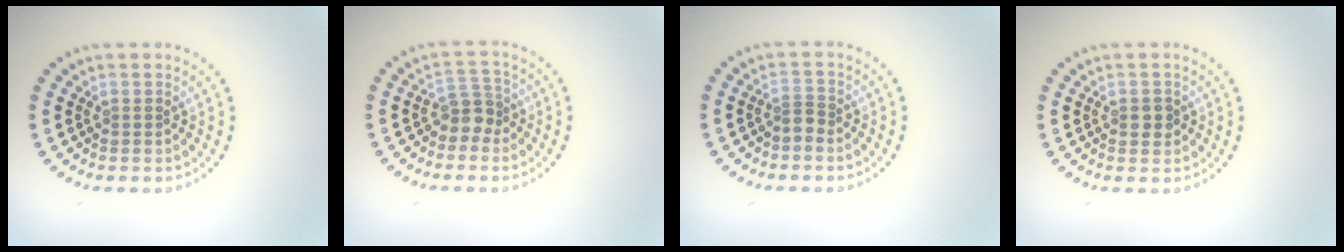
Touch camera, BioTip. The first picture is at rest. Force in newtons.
{"total": 2.3, "press": 1.8, "slide": 1.5}
{"total": 0.9, "press": 0.5, "slide": 0.7}
{"total": 1.5, "press": 1.5, "slide": 0.1}